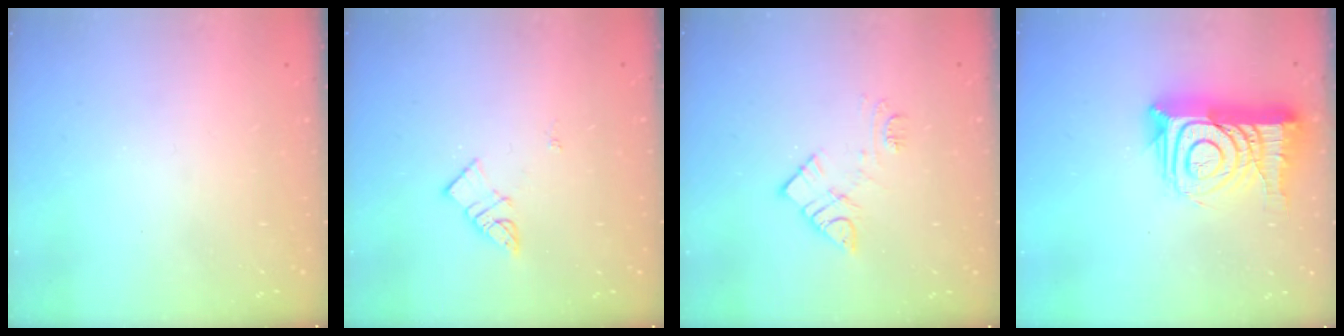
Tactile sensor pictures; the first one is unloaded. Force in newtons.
{"total": 5.7, "press": 5.7, "slide": 0.5}
{"total": 10.3, "press": 10.3, "slide": 0.5}
{"total": 19.3, "press": 19.2, "slide": 1.6}